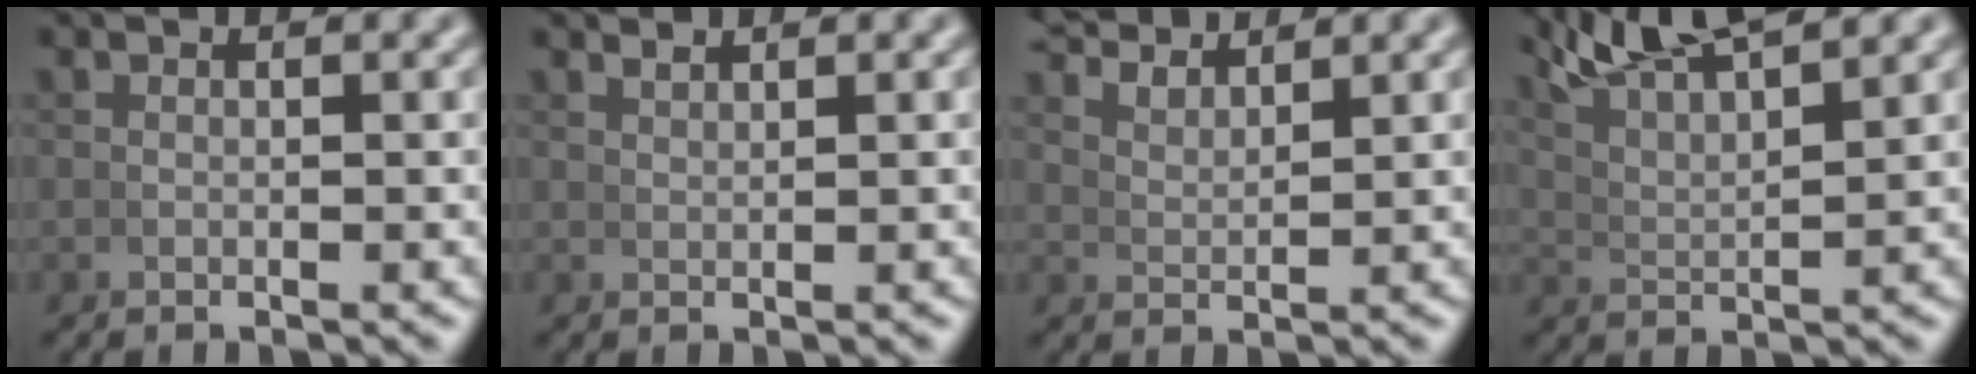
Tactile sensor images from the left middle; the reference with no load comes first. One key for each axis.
{"total": 1.3, "fx": 1.2, "fy": -0.2, "fz": 0.3, "tx": 0.000, "ty": 0.006, "tz": 0.025}
{"total": 4.1, "fx": 3.9, "fy": 0.5, "fz": 1.2, "tx": -0.020, "ty": 0.008, "tz": 0.070}
{"total": 7.6, "fx": 6.0, "fy": 2.3, "fz": 4.0, "tx": -0.076, "ty": 0.016, "tz": 0.099}